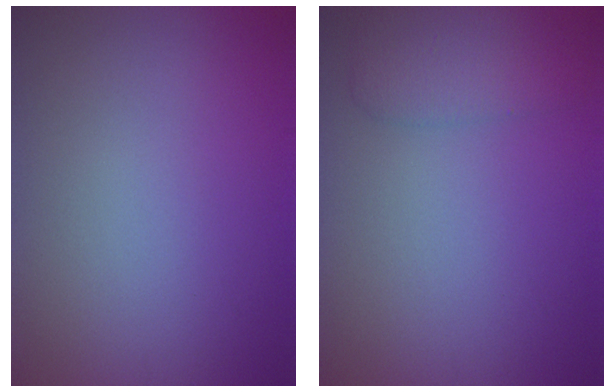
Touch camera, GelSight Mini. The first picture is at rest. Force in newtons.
{"total": 2.3, "press": 2.3, "slide": 0.1}